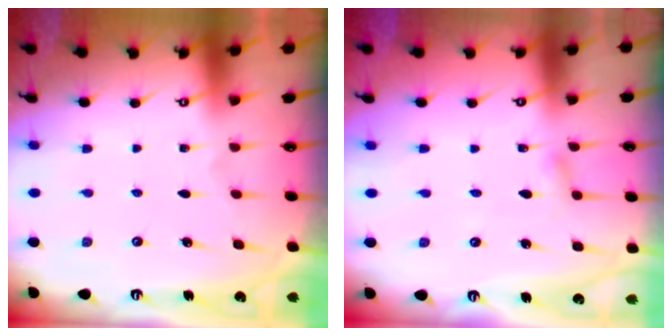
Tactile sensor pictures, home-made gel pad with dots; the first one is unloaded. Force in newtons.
{"total": 2.8, "press": 2.8, "slide": 0.3}